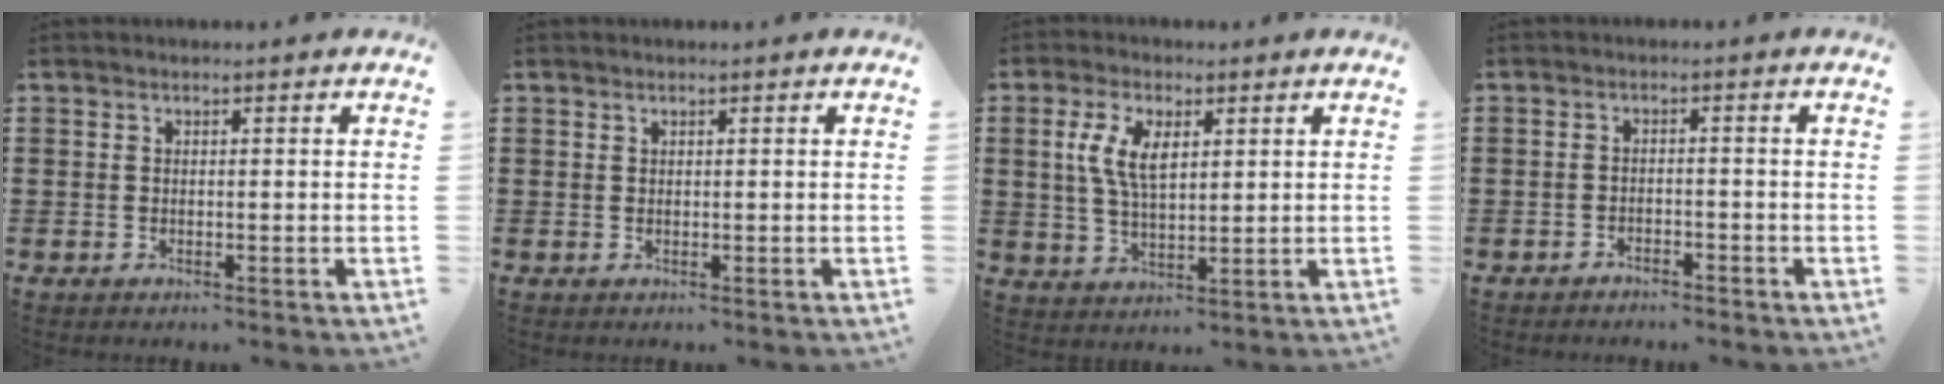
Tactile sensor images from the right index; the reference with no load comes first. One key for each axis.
{"total": 0.5, "fx": 0.4, "fy": 0.4, "fz": 0.1, "tx": -0.003, "ty": 0.002, "tz": 0.008}
{"total": 6.5, "fx": 2.0, "fy": 3.2, "fz": 5.3, "tx": -0.121, "ty": 0.008, "tz": 0.032}
{"total": 1.7, "fx": -1.7, "fy": 0.3, "fz": 0.0, "tx": -0.007, "ty": 0.003, "tz": -0.037}